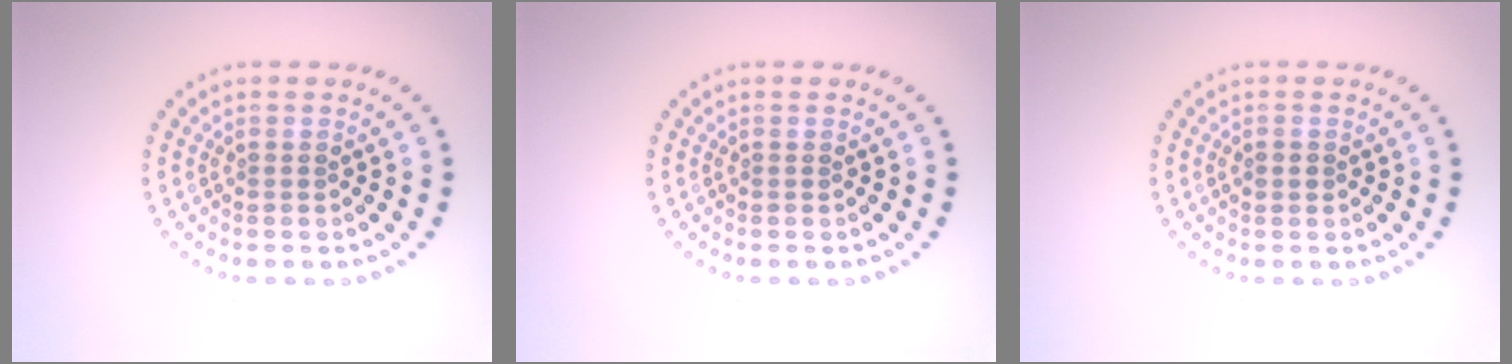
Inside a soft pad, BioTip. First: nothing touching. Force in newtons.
{"total": 0.0}
{"total": 1.0, "press": 1.0, "slide": 0.1}